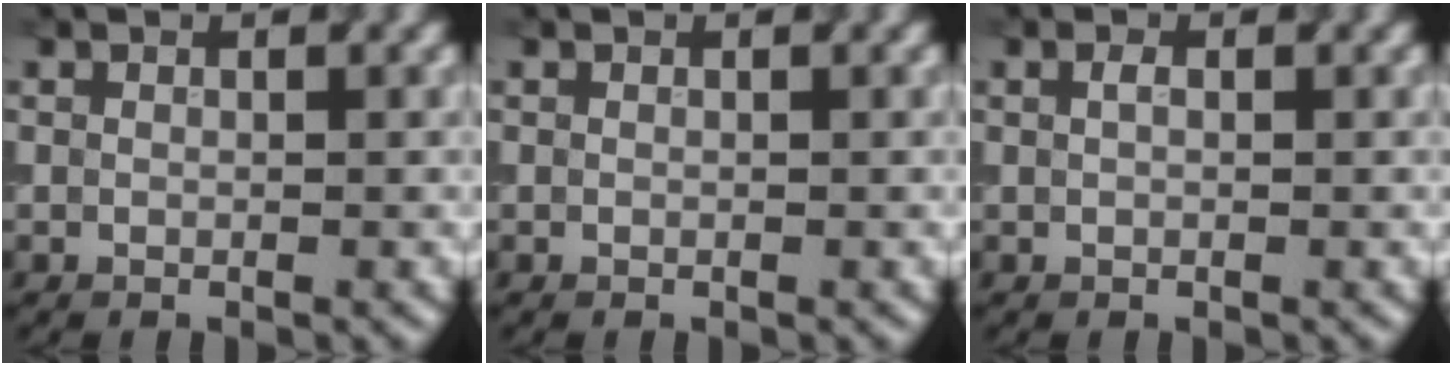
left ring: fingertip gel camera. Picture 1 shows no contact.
{"total": 0.0}
{"total": 0.7, "force": [0.2, 0.4, 0.6], "torque": [-0.014, 0.002, 0.003]}